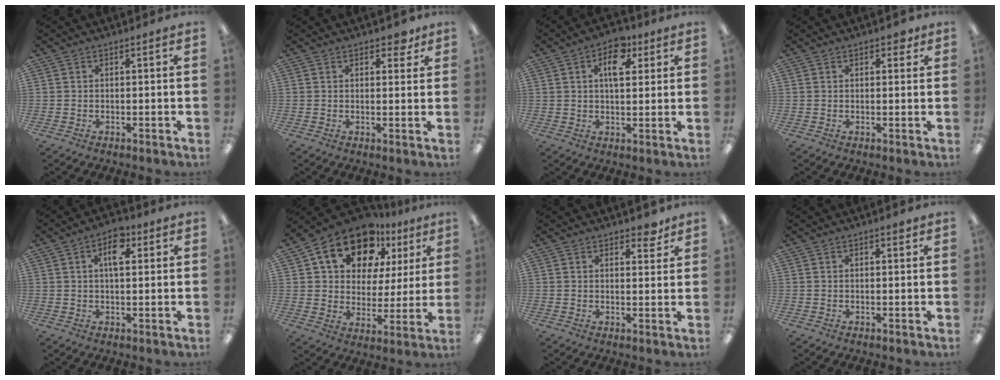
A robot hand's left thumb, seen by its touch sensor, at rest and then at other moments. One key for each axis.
{"total": 3.2, "fx": 2.2, "fy": 1.6, "fz": 1.6, "tx": -0.013, "ty": -0.005, "tz": 0.035}
{"total": 8.4, "fx": 3.5, "fy": 4.6, "fz": 6.1, "tx": -0.080, "ty": -0.007, "tz": 0.053}
{"total": 2.1, "fx": 1.4, "fy": 1.2, "fz": 1.1, "tx": -0.008, "ty": -0.002, "tz": 0.020}
{"total": 6.5, "fx": 2.4, "fy": 3.2, "fz": 5.1, "tx": -0.076, "ty": -0.004, "tz": 0.035}
{"total": 17.5, "fx": 10.6, "fy": 10.9, "fz": 8.6, "tx": -0.149, "ty": -0.048, "tz": 0.192}
{"total": 3.7, "fx": 3.0, "fy": 1.5, "fz": 1.5, "tx": -0.002, "ty": -0.017, "tz": 0.049}
{"total": 1.1, "fx": 0.8, "fy": 0.4, "fz": 0.6, "tx": -0.006, "ty": -0.003, "tz": 0.013}